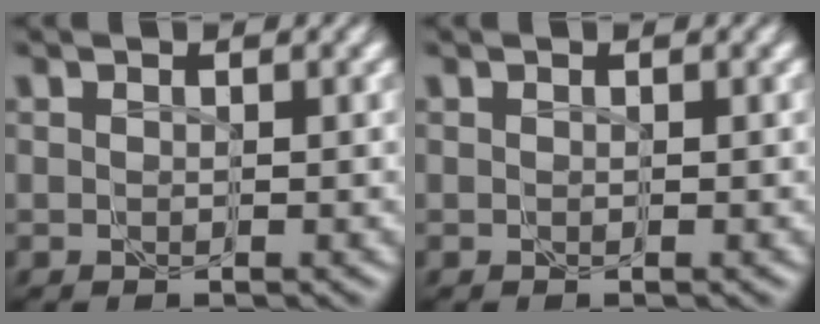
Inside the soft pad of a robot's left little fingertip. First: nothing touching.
{"total": 0.0}